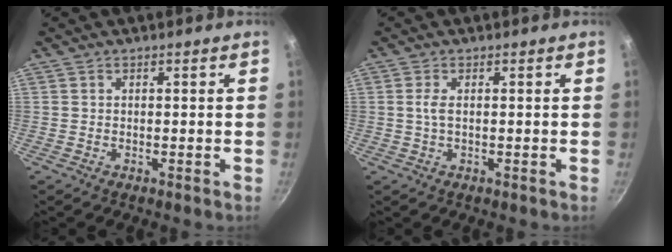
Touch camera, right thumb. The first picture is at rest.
{"total": 2.0, "force": [0.2, 0.7, 1.8], "torque": [-0.044, 0.001, 0.003]}